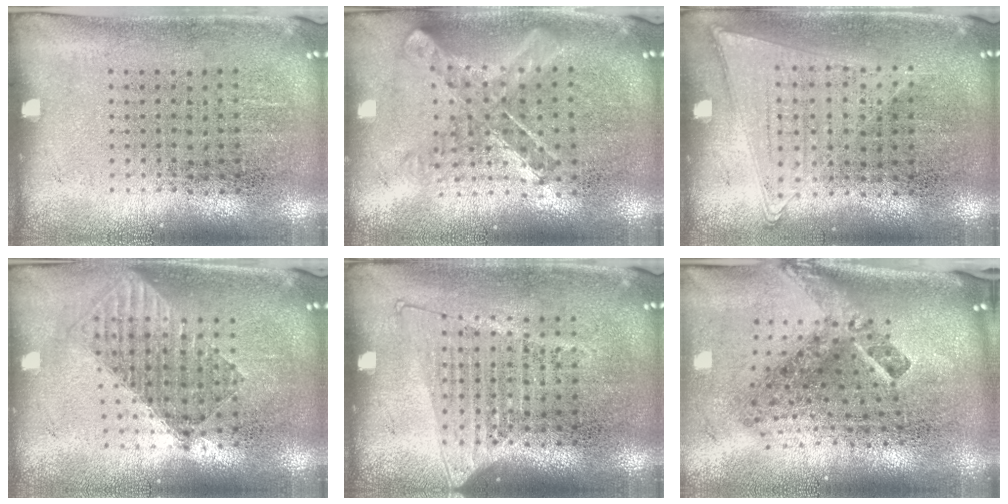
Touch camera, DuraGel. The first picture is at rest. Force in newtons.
{"total": 0.9, "press": 0.9, "slide": 0.1}
{"total": 1.0, "press": 1.0, "slide": 0.3}
{"total": 1.5, "press": 1.3, "slide": 0.7}
{"total": 1.3, "press": 1.1, "slide": 0.5}
{"total": 2.8, "press": 1.7, "slide": 2.2}